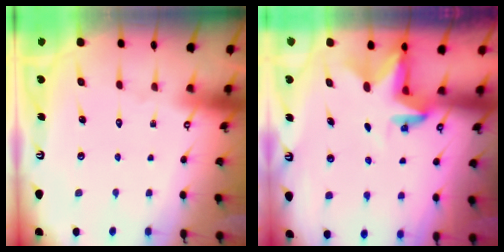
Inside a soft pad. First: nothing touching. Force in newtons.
{"total": 2.8, "press": 2.8, "slide": 0.2}